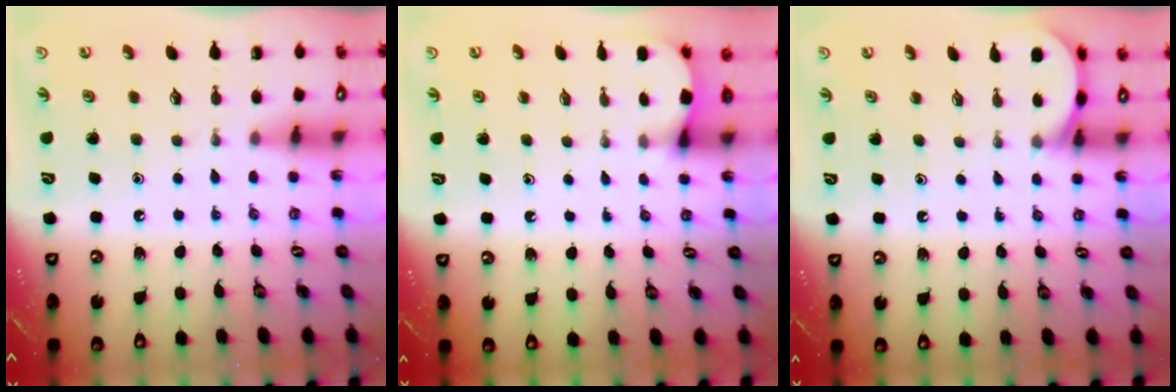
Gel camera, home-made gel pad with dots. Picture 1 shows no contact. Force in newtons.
{"total": 2.6, "press": 2.6, "slide": 0.3}
{"total": 1.4, "press": 1.4, "slide": 0.1}